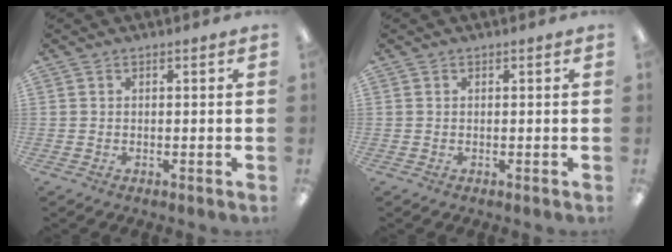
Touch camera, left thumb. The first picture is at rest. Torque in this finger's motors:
{"motor_torque": [0.00, 0.00, -0.01, -0.10, 0.00]}